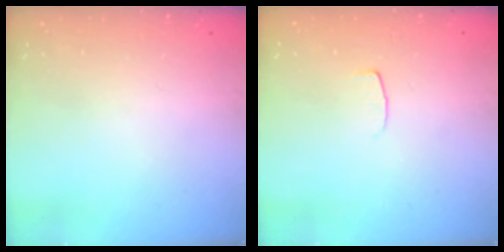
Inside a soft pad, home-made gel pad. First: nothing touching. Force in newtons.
{"total": 4.3, "press": 4.3, "slide": 0.4}